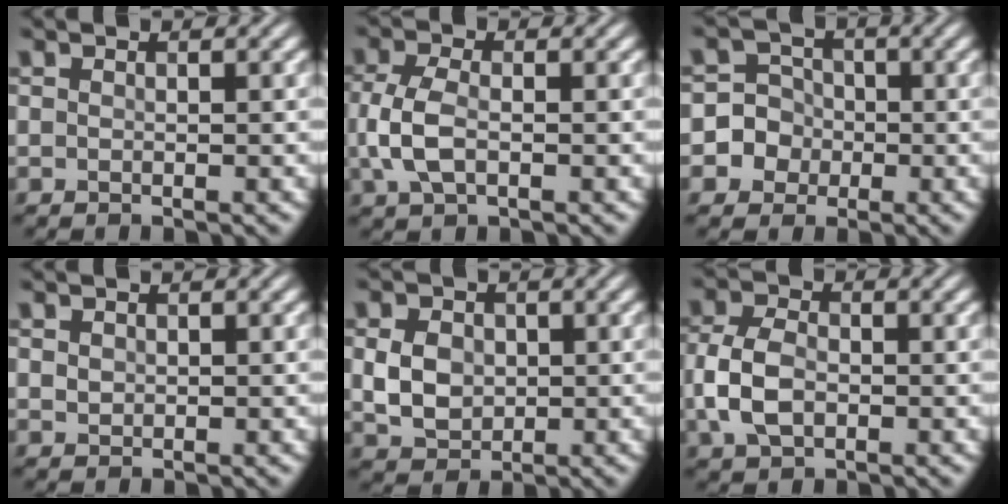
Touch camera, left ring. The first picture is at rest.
{"total": 3.8, "force": [-0.5, 2.1, 3.0], "torque": [-0.076, 0.000, -0.012]}
{"total": 5.1, "force": [-1.3, 4.9, 0.5], "torque": [0.011, 0.019, -0.044]}
{"total": 0.7, "force": [0.3, 0.6, 0.3], "torque": [-0.006, -0.002, 0.007]}
{"total": 3.8, "force": [0.2, 3.0, 2.3], "torque": [-0.051, -0.003, 0.002]}
{"total": 4.6, "force": [-0.8, 3.1, 3.3], "torque": [-0.077, -0.001, -0.020]}